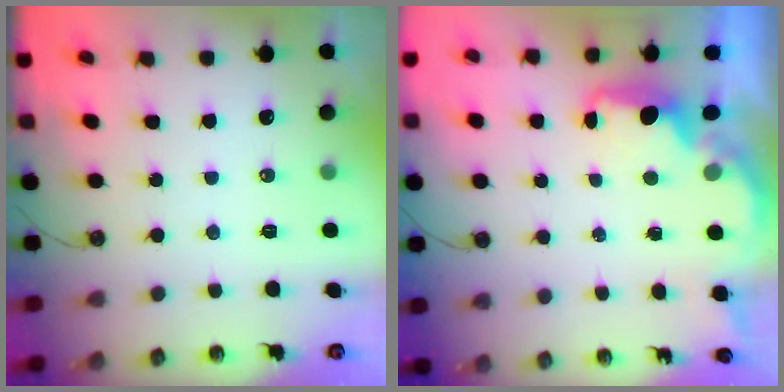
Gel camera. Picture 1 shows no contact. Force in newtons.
{"total": 2.0, "press": 1.9, "slide": 0.8}